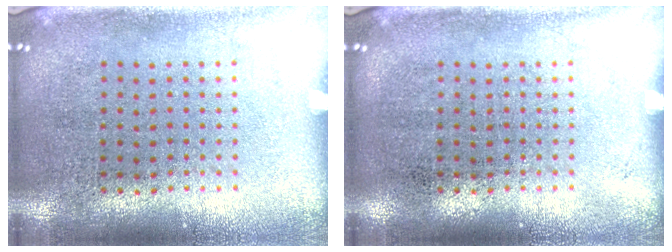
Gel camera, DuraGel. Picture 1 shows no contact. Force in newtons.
{"total": 0.0}